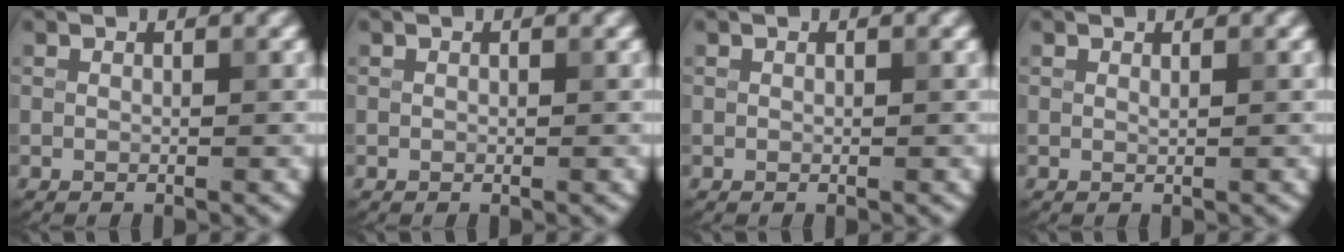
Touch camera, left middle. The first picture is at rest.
{"total": 0.0}
{"total": 0.0}
{"total": 0.0}